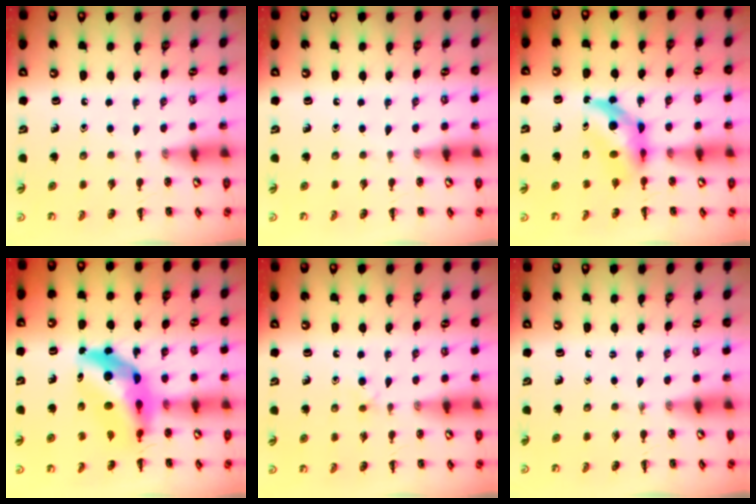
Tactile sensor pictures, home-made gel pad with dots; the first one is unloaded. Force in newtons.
{"total": 0.0}
{"total": 6.8, "press": 6.6, "slide": 1.7}
{"total": 11.8, "press": 11.3, "slide": 3.6}
{"total": 3.2, "press": 2.9, "slide": 1.4}
{"total": 0.0}